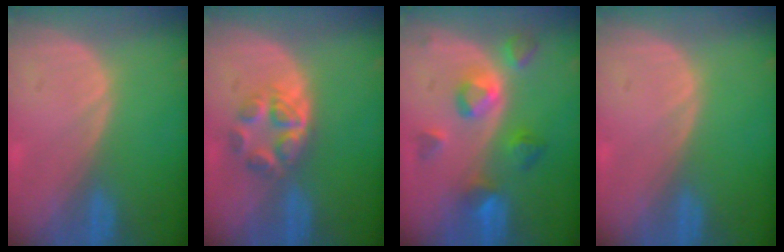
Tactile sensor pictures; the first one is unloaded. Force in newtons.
{"total": 5.0, "press": 4.8, "slide": 1.3}
{"total": 7.4, "press": 6.9, "slide": 2.8}
{"total": 0.0}